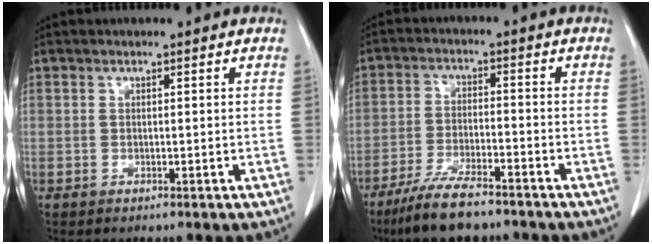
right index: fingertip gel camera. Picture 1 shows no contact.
{"total": 9.8, "force": [-7.8, 1.8, 5.7], "torque": [-0.105, -0.022, -0.135]}